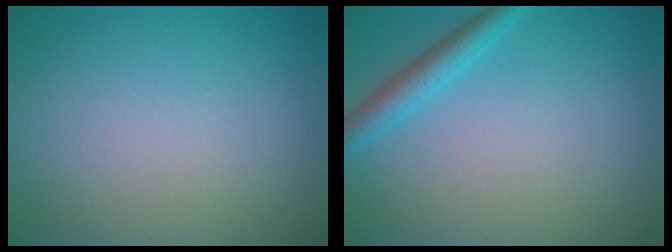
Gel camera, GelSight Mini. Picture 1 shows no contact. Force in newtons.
{"total": 2.7, "press": 2.7, "slide": 0.2}